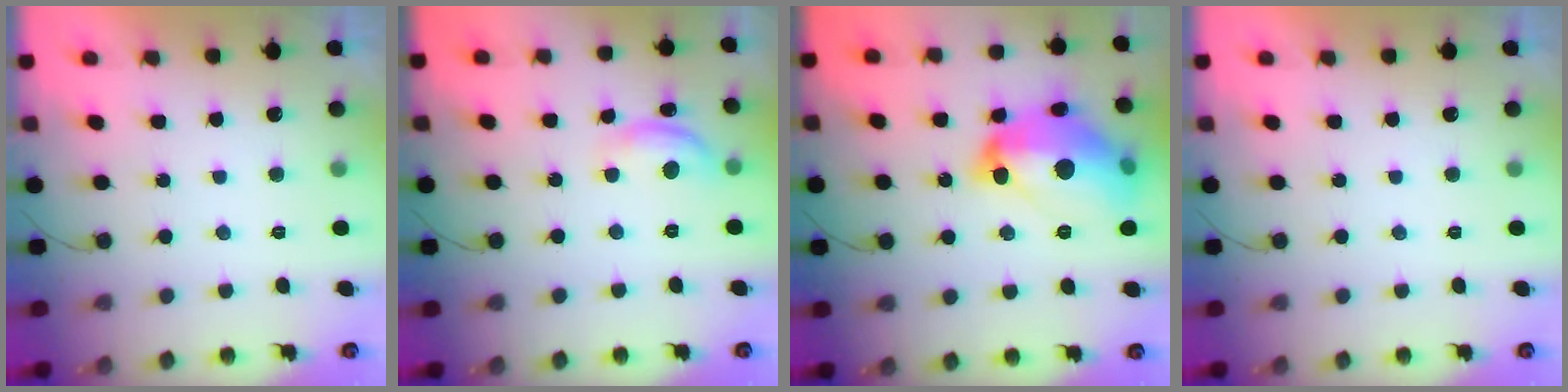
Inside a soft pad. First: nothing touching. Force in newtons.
{"total": 9.8, "press": 9.8, "slide": 0.5}
{"total": 20.3, "press": 20.3, "slide": 1.1}
{"total": 0.0}